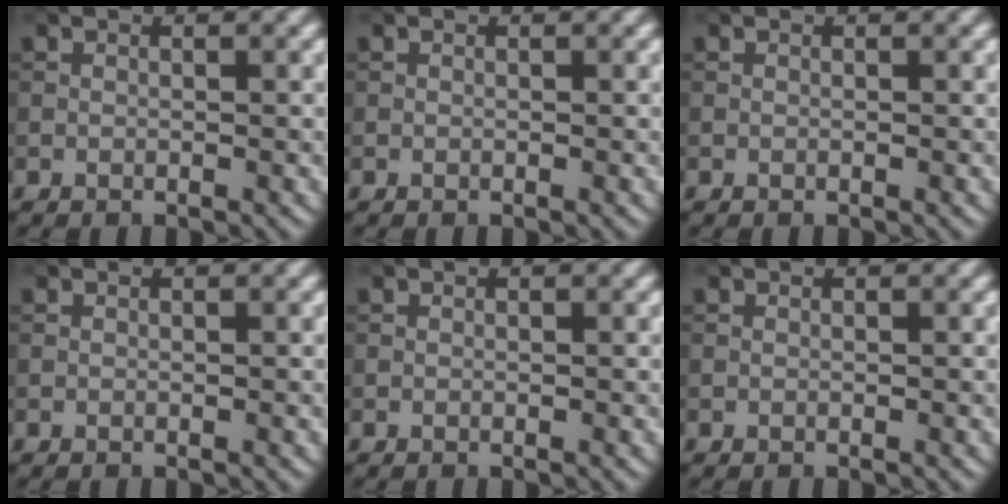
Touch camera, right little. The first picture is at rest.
{"total": 0.0}
{"total": 0.0}
{"total": 0.0}
{"total": 0.0}
{"total": 0.0}